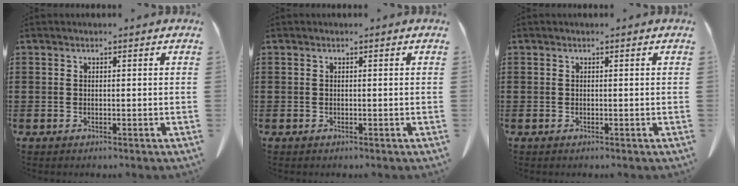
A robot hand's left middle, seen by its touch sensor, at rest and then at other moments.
{"total": 0.0}
{"total": 0.0}